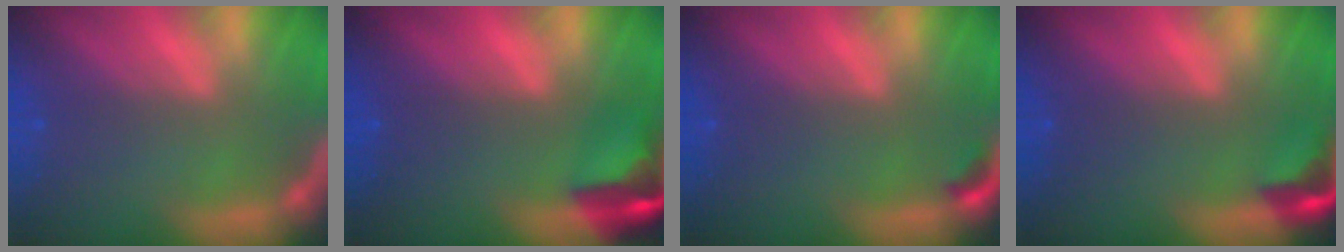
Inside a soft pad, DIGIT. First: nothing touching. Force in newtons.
{"total": 5.0}
{"total": 0.9}
{"total": 2.9}